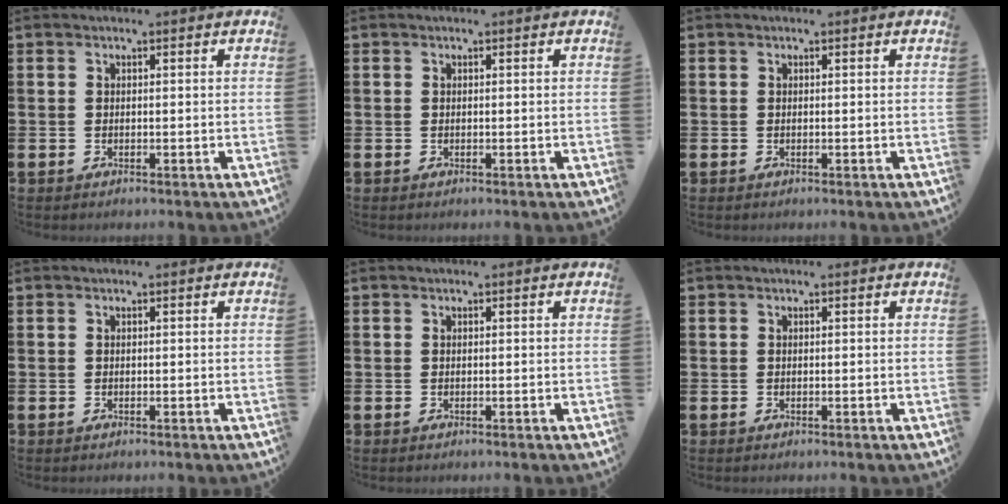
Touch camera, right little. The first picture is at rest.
{"total": 0.0}
{"total": 0.0}
{"total": 0.0}
{"total": 0.0}
{"total": 0.0}